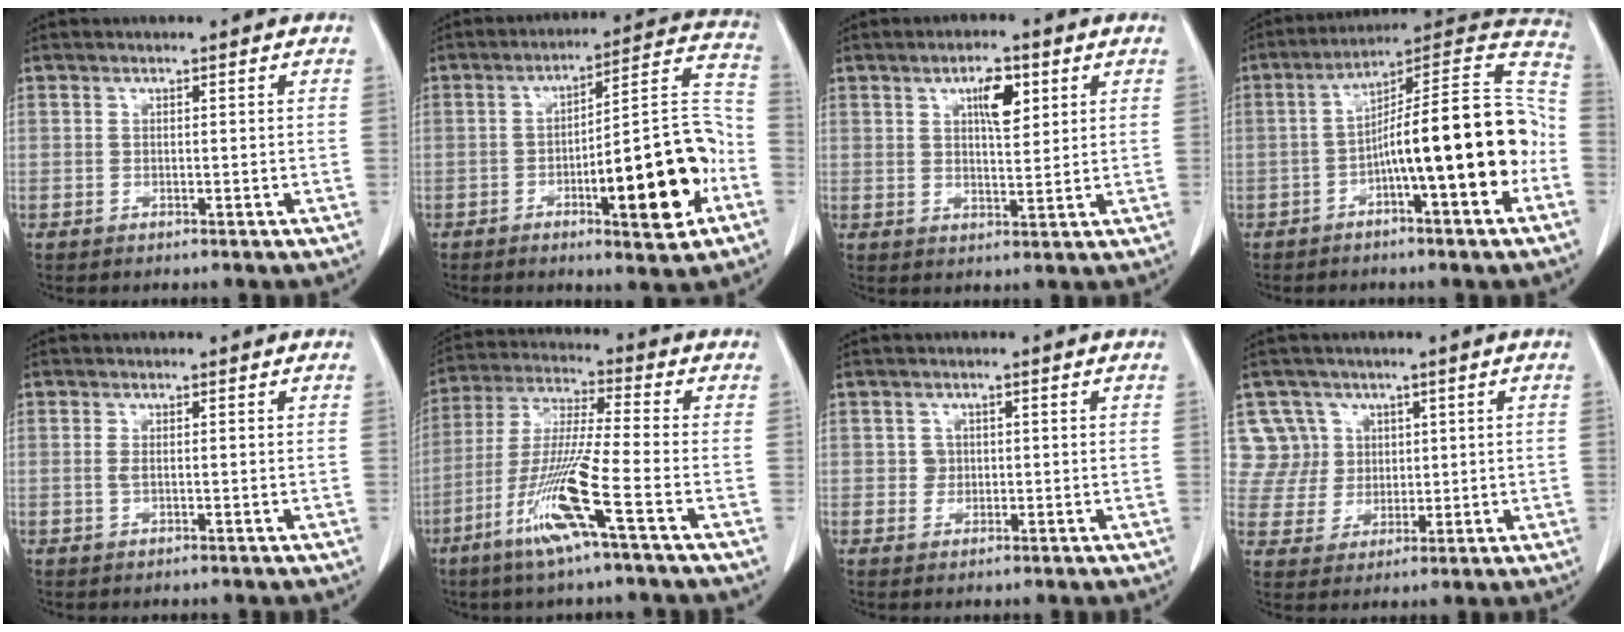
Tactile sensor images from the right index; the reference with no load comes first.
{"total": 16.7, "force": [-5.8, 3.0, 15.4], "torque": [-0.212, 0.024, -0.076]}
{"total": 5.4, "force": [2.4, 1.8, 4.5], "torque": [-0.079, 0.000, 0.040]}
{"total": 17.7, "force": [-4.3, 1.9, 17.1], "torque": [-0.251, 0.037, -0.064]}
{"total": 1.0, "force": [0.0, 0.3, 0.9], "torque": [-0.020, 0.000, 0.001]}
{"total": 12.7, "force": [-5.9, -0.8, 11.2], "torque": [-0.232, -0.017, -0.117]}
{"total": 1.7, "force": [0.2, 1.7, 0.3], "torque": [-0.002, 0.005, 0.005]}
{"total": 7.2, "force": [2.9, 6.6, -0.4], "torque": [0.017, 0.017, 0.065]}